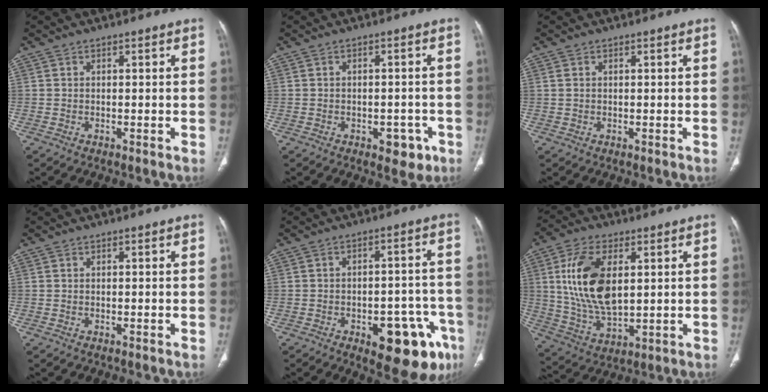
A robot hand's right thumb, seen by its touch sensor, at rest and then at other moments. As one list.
[{"total": 4.8, "force": [-2.3, 2.9, 3.0], "torque": [-0.015, 0.012, -0.024]}, {"total": 0.6, "force": [0.2, 0.4, 0.4], "torque": [-0.012, 0.011, 0.009]}, {"total": 0.0}, {"total": 16.3, "force": [-7.6, 7.2, 12.4], "torque": [-0.101, 0.043, -0.084]}, {"total": 16.0, "force": [3.4, 8.4, 13.2], "torque": [-0.254, -0.014, 0.074]}]